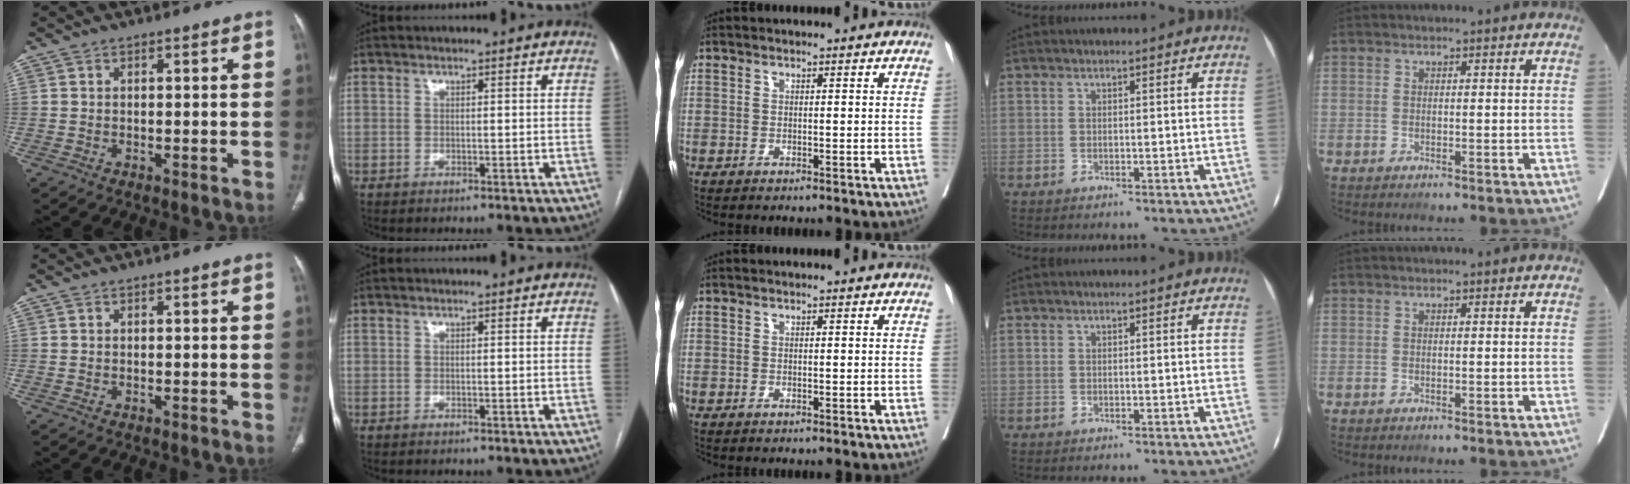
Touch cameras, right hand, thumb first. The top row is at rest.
{}